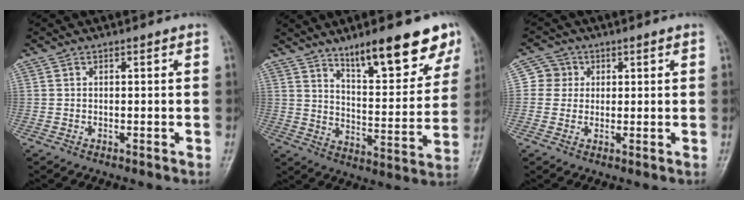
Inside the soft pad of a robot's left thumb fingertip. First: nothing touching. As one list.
[{"total": 16.4, "force": [11.1, 4.7, 11.1], "torque": [-0.118, -0.064, 0.173]}, {"total": 3.9, "force": [0.8, 3.8, 0.3], "torque": [0.025, 0.004, 0.005]}]